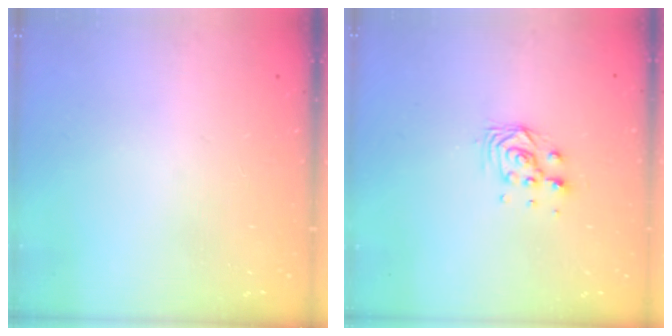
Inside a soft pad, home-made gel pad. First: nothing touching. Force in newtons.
{"total": 5.5, "press": 5.4, "slide": 0.7}